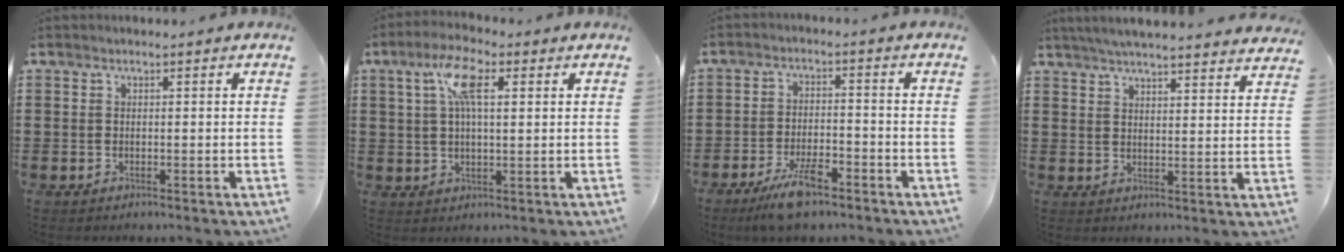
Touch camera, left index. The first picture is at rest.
{"total": 7.4, "force": [2.8, 2.8, 6.3], "torque": [-0.141, 0.009, 0.045]}
{"total": 6.1, "force": [-4.3, 1.7, 4.0], "torque": [-0.075, 0.005, -0.077]}
{"total": 4.9, "force": [4.7, -0.3, 1.2], "torque": [-0.040, -0.022, 0.085]}